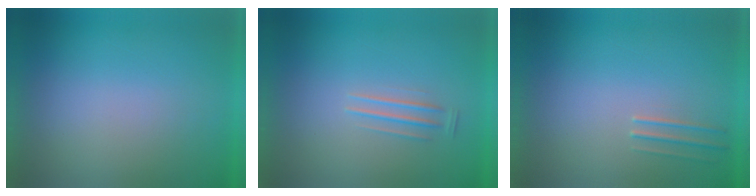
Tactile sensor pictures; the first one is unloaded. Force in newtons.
{"total": 1.6}
{"total": 1.5}